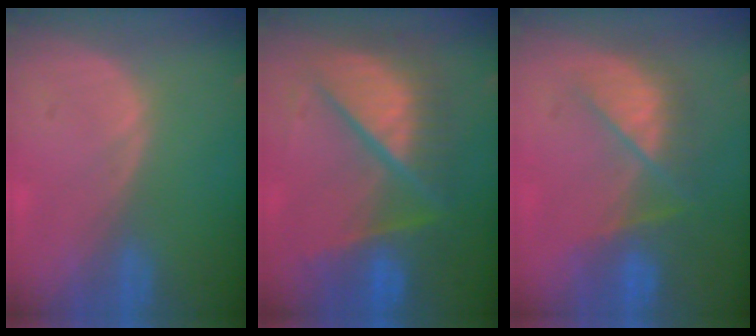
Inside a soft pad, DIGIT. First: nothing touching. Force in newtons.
{"total": 11.0, "press": 11.0, "slide": 1.3}
{"total": 7.6, "press": 7.3, "slide": 2.0}